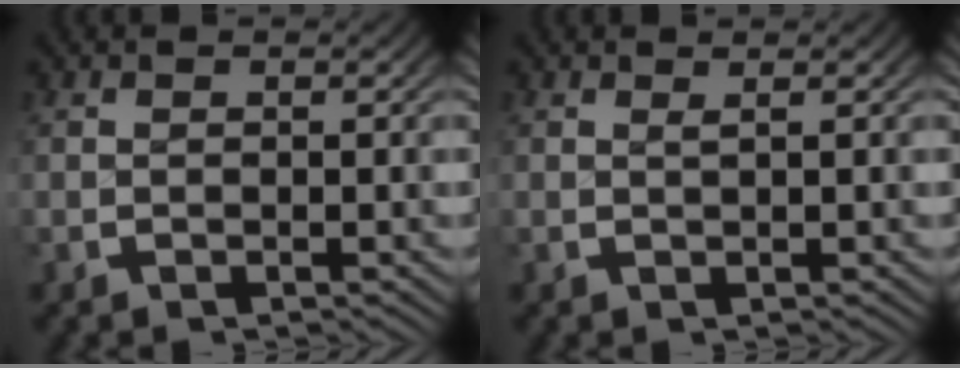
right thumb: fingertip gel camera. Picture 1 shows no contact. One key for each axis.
{"total": 0.9, "fx": 0.7, "fy": 0.0, "fz": 0.5, "tx": -0.004, "ty": 0.002, "tz": 0.012}